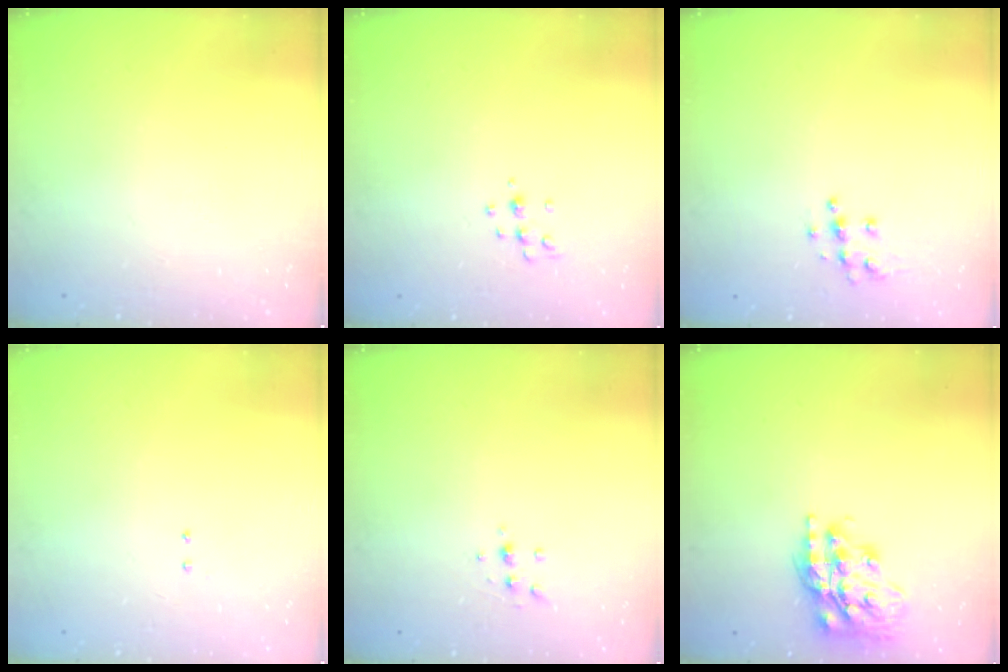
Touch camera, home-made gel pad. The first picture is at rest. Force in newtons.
{"total": 5.7, "press": 5.6, "slide": 1.0}
{"total": 6.3, "press": 6.3, "slide": 0.3}
{"total": 2.0, "press": 2.0, "slide": 0.4}
{"total": 4.4, "press": 4.4, "slide": 0.7}
{"total": 16.6, "press": 16.5, "slide": 1.1}